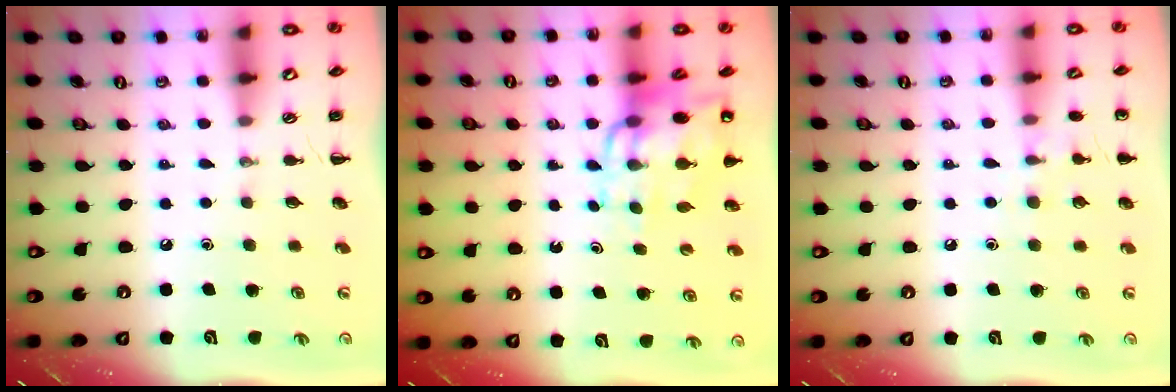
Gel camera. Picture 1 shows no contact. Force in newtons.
{"total": 13.0, "press": 12.7, "slide": 3.0}
{"total": 7.5, "press": 7.2, "slide": 2.2}